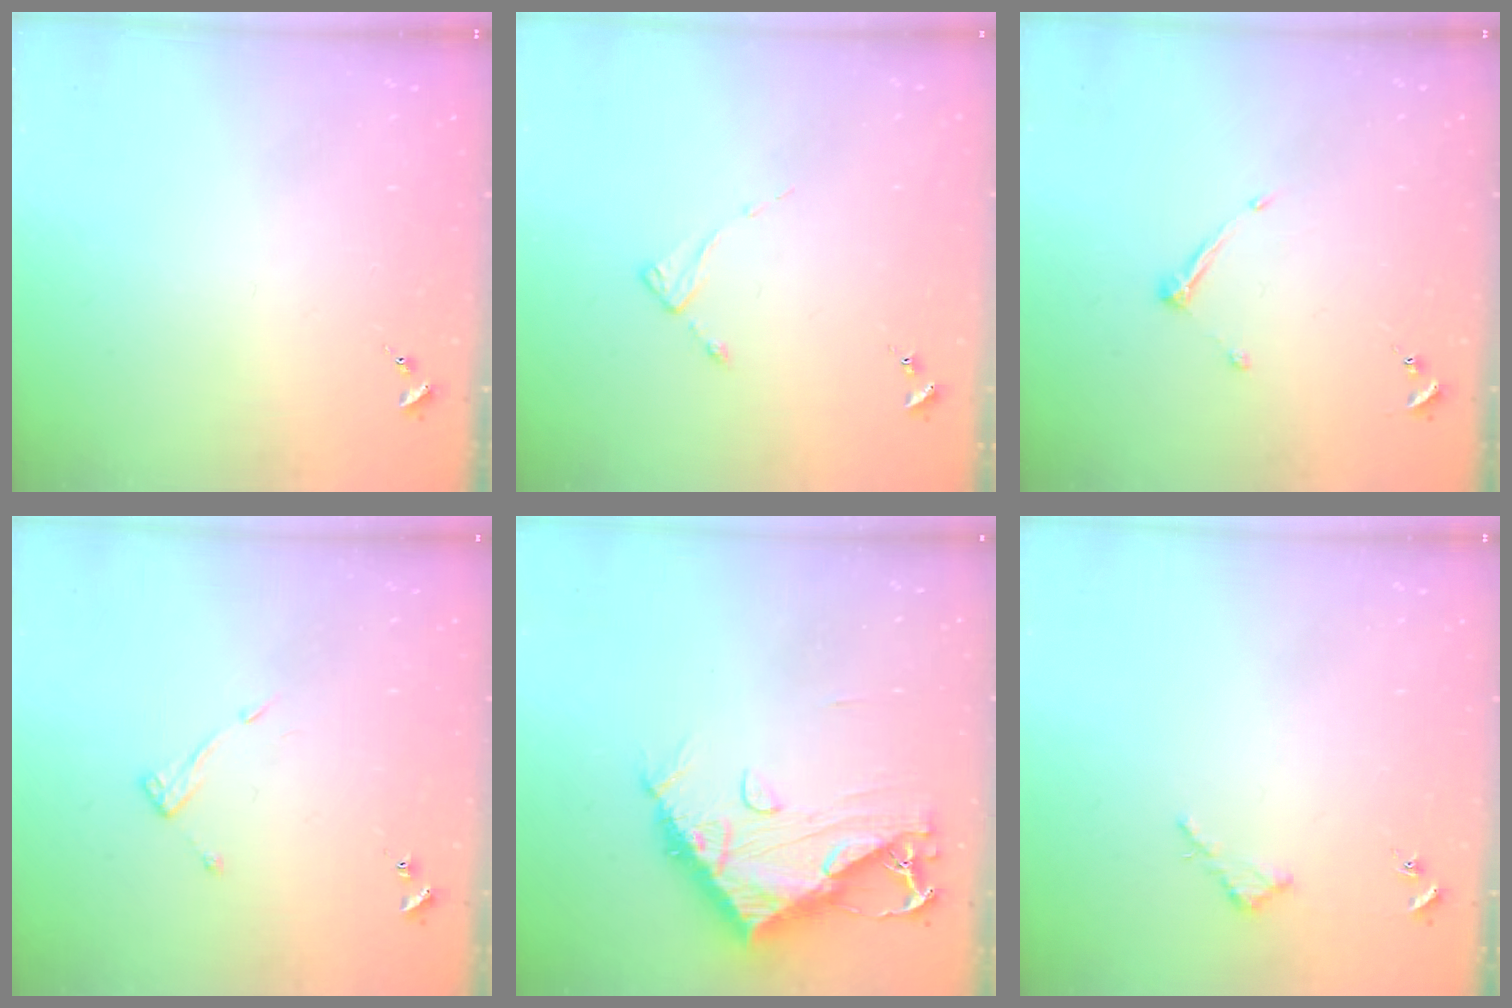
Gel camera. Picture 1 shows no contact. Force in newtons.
{"total": 1.9, "press": 1.8, "slide": 0.3}
{"total": 5.9, "press": 5.9, "slide": 0.6}
{"total": 7.5, "press": 7.5, "slide": 0.5}
{"total": 13.4, "press": 13.3, "slide": 1.5}
{"total": 2.6, "press": 2.6, "slide": 0.2}